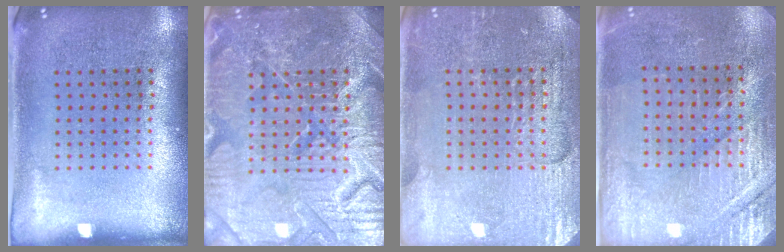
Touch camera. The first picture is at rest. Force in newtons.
{"total": 7.9, "press": 7.8, "slide": 0.9}
{"total": 3.3, "press": 3.3, "slide": 0.7}
{"total": 2.9, "press": 2.9, "slide": 0.2}